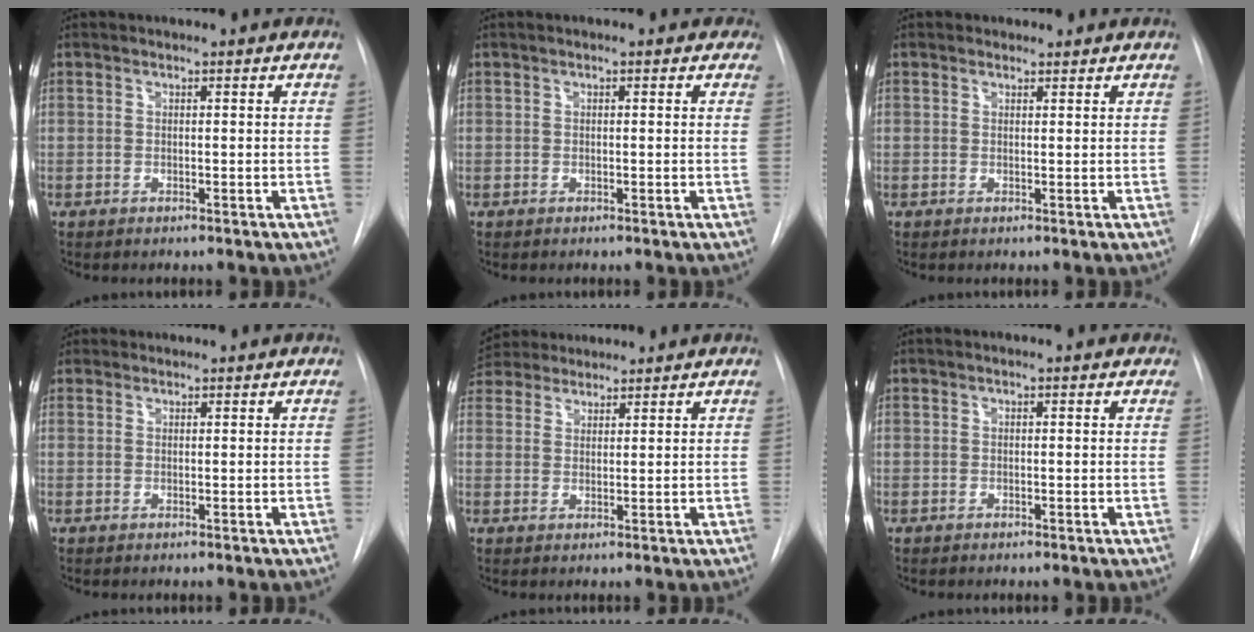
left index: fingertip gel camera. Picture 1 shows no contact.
{"total": 1.4, "force": [0.8, 1.0, 0.6], "torque": [0.002, 0.004, 0.002]}
{"total": 1.1, "force": [0.8, 0.7, -0.1], "torque": [0.007, 0.002, 0.008]}
{"total": 1.6, "force": [1.3, 1.0, -0.2], "torque": [0.007, 0.014, 0.021]}
{"total": 7.3, "force": [6.7, 2.3, 1.7], "torque": [-0.037, 0.039, 0.122]}
{"total": 1.0, "force": [0.6, 0.6, 0.6], "torque": [-0.012, 0.006, 0.003]}